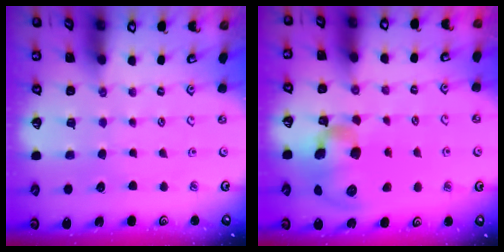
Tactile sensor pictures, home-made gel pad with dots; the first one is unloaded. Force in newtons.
{"total": 14.7, "press": 14.5, "slide": 2.2}